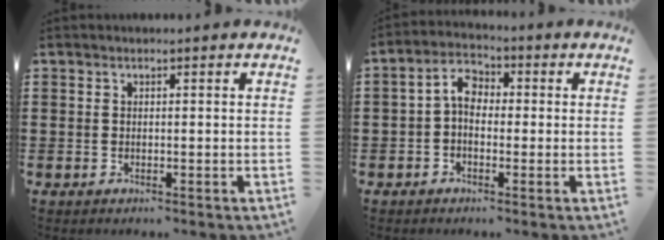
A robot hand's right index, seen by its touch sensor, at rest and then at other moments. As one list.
[{"total": 4.7, "force": [-0.4, 3.0, 3.6], "torque": [-0.085, 0.009, -0.014]}]